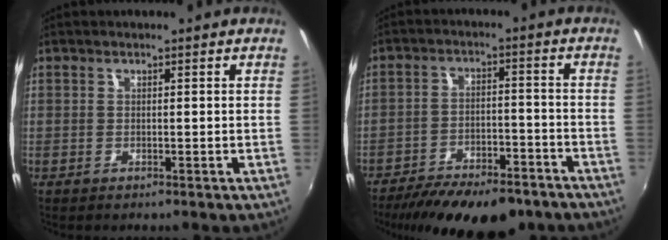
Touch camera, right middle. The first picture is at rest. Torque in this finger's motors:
{"motor_torque": [0.93, -1.21, 0.52, 0.17]}